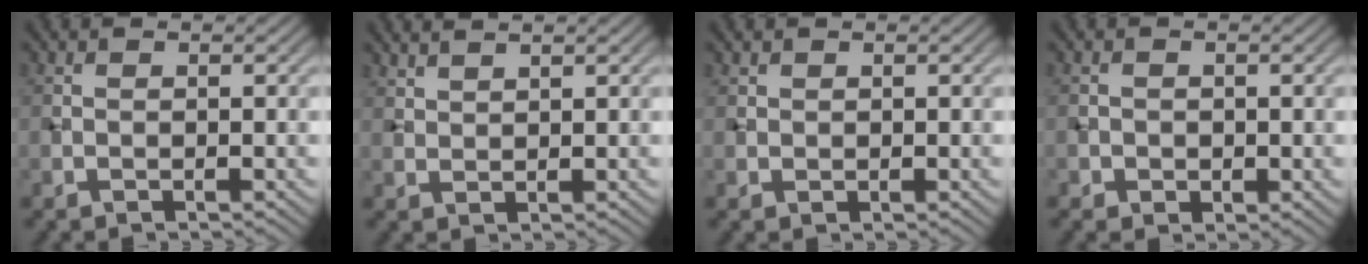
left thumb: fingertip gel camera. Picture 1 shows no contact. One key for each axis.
{"total": 2.0, "fx": 1.7, "fy": 0.3, "fz": 0.9, "tx": -0.017, "ty": 0.003, "tz": 0.035}
{"total": 1.0, "fx": 0.7, "fy": 0.8, "fz": 0.2, "tx": -0.005, "ty": -0.001, "tz": 0.016}
{"total": 1.6, "fx": -0.4, "fy": 1.4, "fz": 0.8, "tx": -0.013, "ty": -0.008, "tz": -0.007}